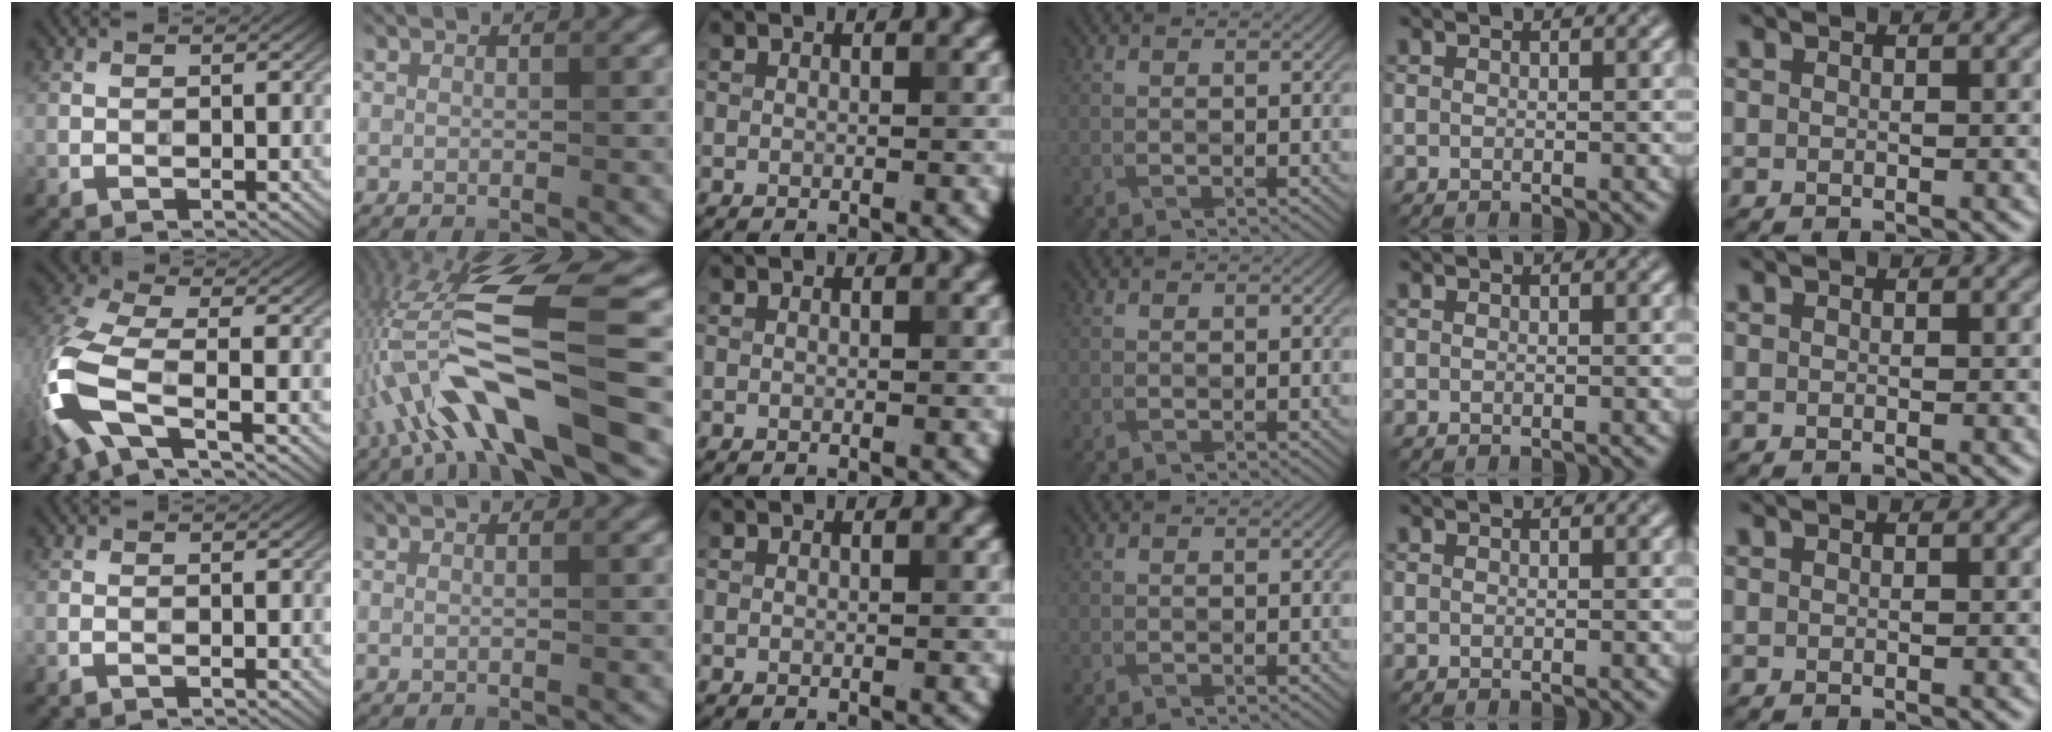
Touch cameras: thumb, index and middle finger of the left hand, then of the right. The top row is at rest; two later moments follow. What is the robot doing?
{"motion": "wrap", "object": "paper"}